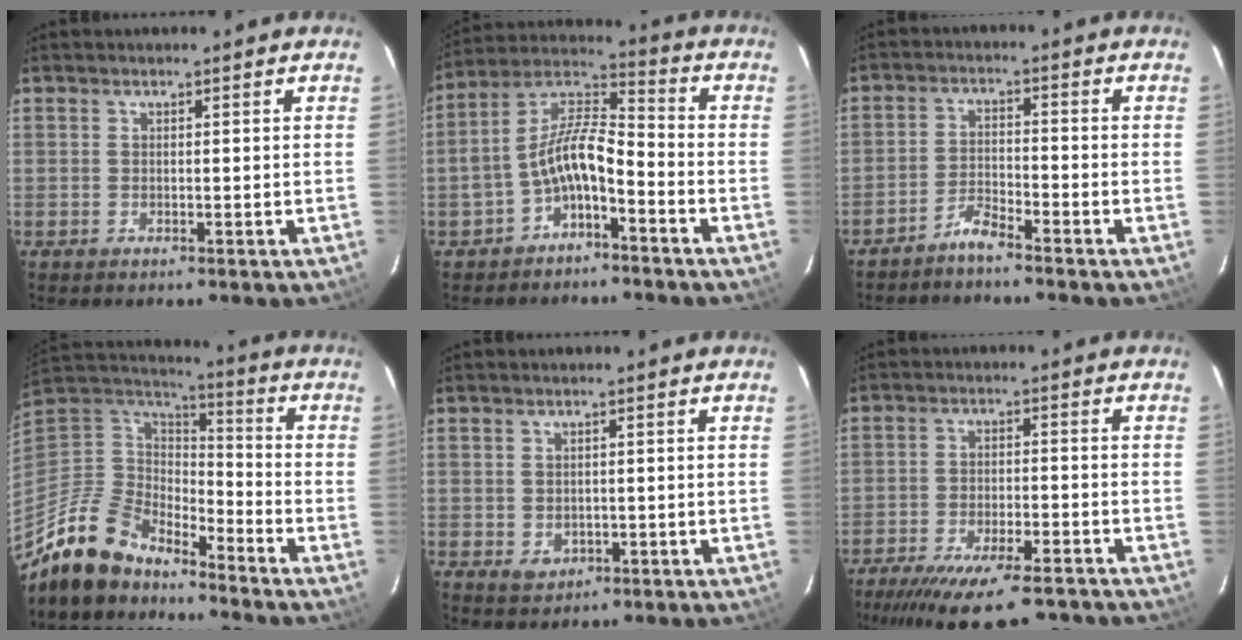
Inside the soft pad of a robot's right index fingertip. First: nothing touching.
{"total": 10.3, "force": [-4.6, 4.3, 8.1], "torque": [-0.173, 0.022, -0.084]}
{"total": 3.9, "force": [-3.5, 0.5, 1.6], "torque": [-0.048, 0.011, -0.068]}
{"total": 17.0, "force": [-14.1, 7.1, 6.4], "torque": [-0.157, -0.001, -0.258]}
{"total": 3.7, "force": [-0.6, 3.1, 1.9], "torque": [-0.038, 0.000, 0.003]}
{"total": 18.6, "force": [-14.4, 5.5, 10.5], "torque": [-0.203, -0.041, -0.213]}